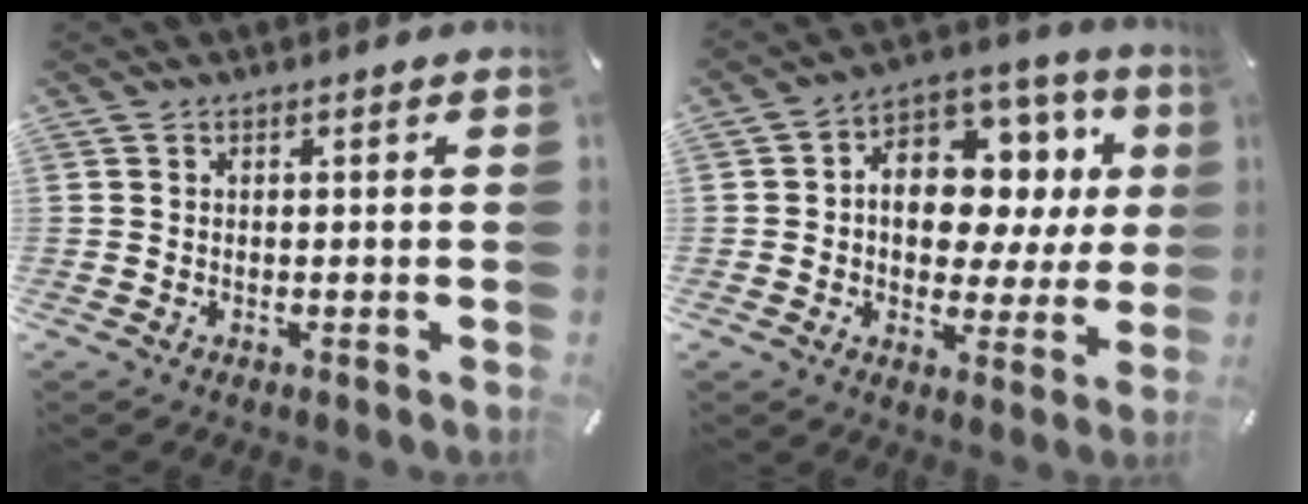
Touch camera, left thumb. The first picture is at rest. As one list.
[{"total": 12.9, "force": [2.2, 9.5, 8.4], "torque": [-0.117, -0.017, 0.044]}]